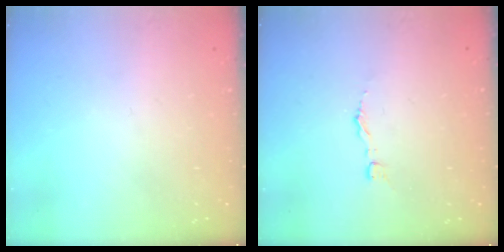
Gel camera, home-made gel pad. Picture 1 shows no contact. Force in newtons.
{"total": 2.9, "press": 2.9, "slide": 0.1}